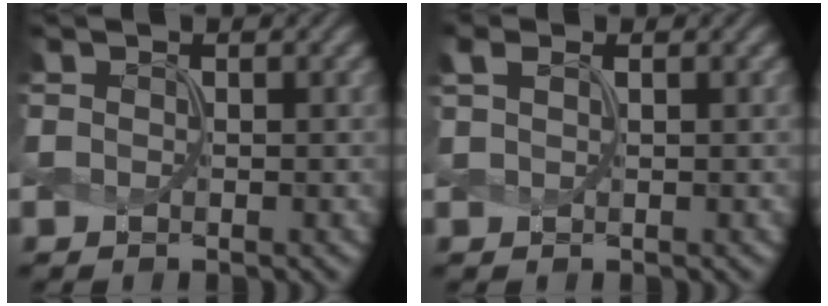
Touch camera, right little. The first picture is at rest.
{"total": 1.3, "force": [0.8, 0.4, 0.9], "torque": [-0.016, 0.005, 0.018]}